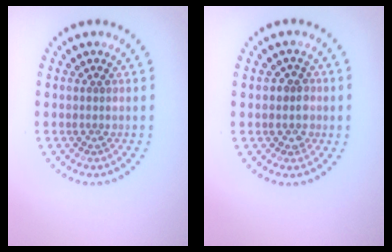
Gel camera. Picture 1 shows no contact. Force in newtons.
{"total": 2.0, "press": 1.8, "slide": 0.8}